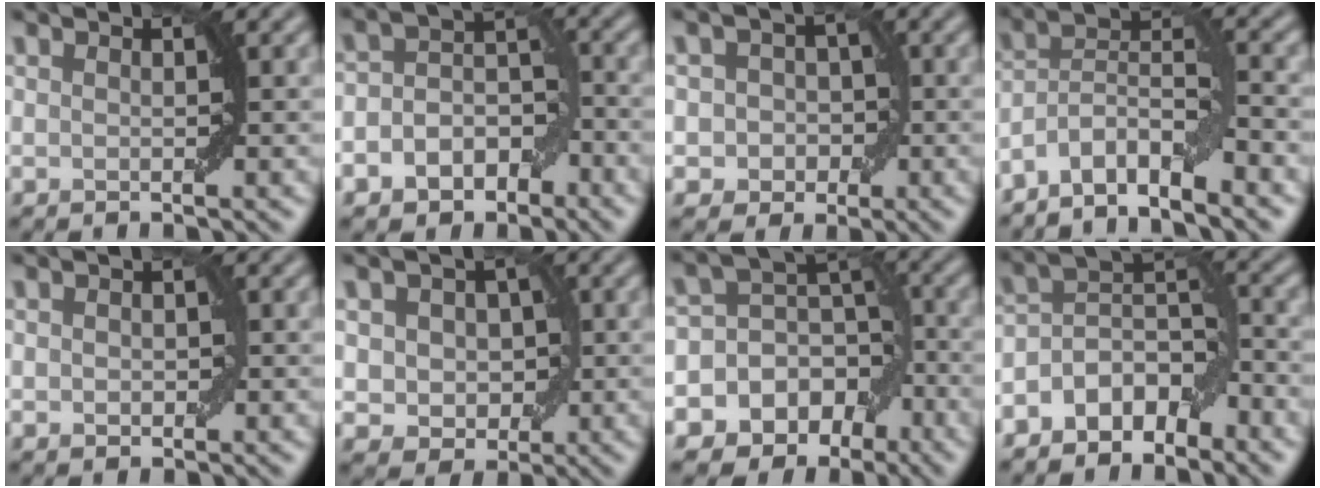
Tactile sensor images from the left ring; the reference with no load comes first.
{"total": 5.3, "force": [-2.6, 3.8, 2.6], "torque": [-0.016, 0.006, -0.047]}
{"total": 3.4, "force": [-0.4, 3.1, 1.2], "torque": [0.008, 0.008, -0.021]}
{"total": 5.5, "force": [-4.1, 1.0, 3.5], "torque": [-0.058, 0.008, -0.080]}
{"total": 1.2, "force": [0.0, 0.9, 0.9], "torque": [-0.010, 0.001, 0.000]}
{"total": 4.5, "force": [0.4, 3.7, 2.6], "torque": [-0.025, 0.009, -0.009]}
{"total": 11.8, "force": [-6.0, 9.5, 3.5], "torque": [-0.059, -0.005, -0.101]}
{"total": 5.4, "force": [-3.3, 3.0, 3.1], "torque": [-0.041, 0.009, -0.067]}